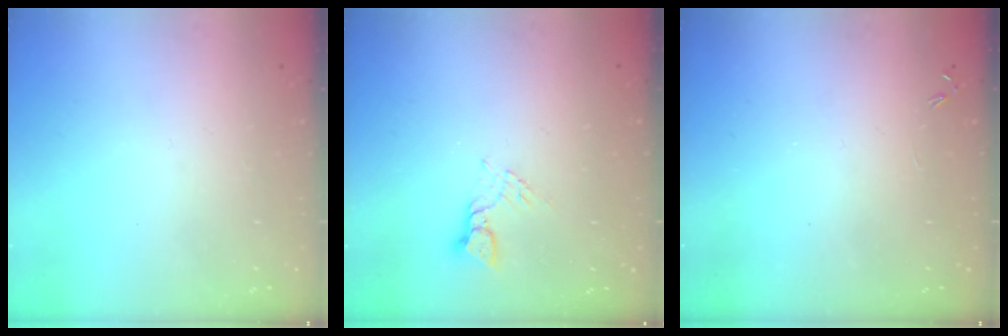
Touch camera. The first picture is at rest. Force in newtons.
{"total": 2.5, "press": 2.5, "slide": 0.1}
{"total": 0.0}